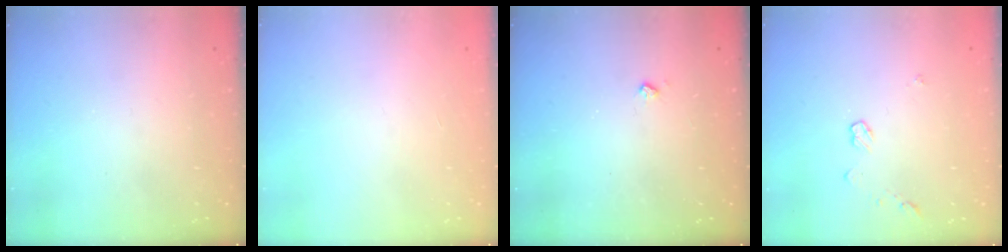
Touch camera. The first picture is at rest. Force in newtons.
{"total": 0.0}
{"total": 3.5, "press": 3.5, "slide": 0.6}
{"total": 3.3, "press": 3.2, "slide": 0.4}